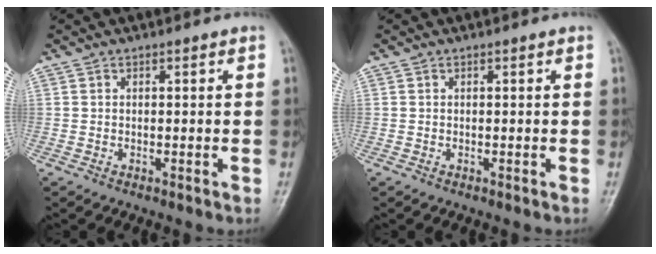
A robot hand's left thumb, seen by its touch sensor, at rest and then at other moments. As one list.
[{"total": 0.0}]